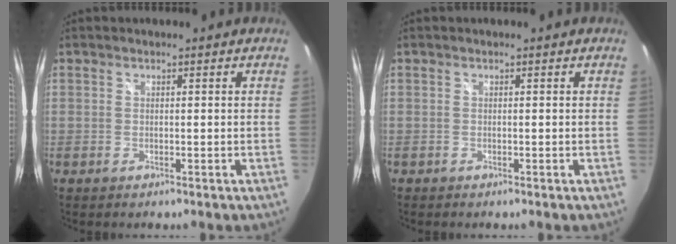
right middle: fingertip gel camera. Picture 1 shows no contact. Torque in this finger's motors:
{"motor_torque": [0.03, -0.06, 0.00, 0.00]}